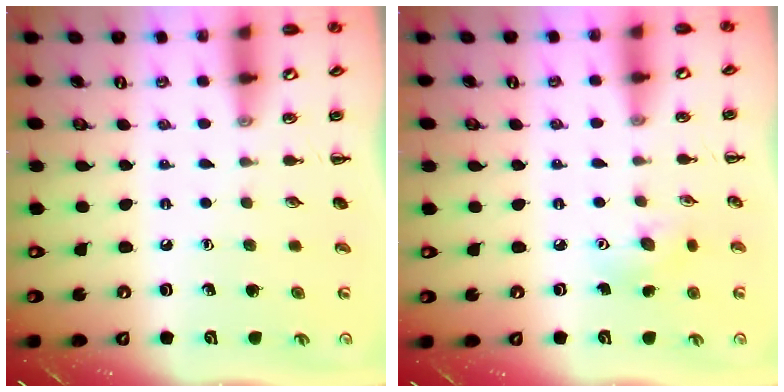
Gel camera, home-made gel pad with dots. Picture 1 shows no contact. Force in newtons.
{"total": 4.9, "press": 4.8, "slide": 1.0}